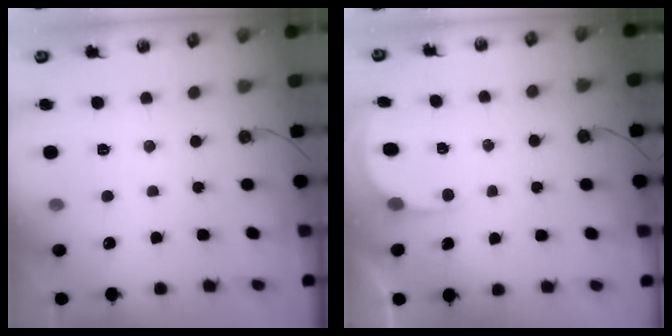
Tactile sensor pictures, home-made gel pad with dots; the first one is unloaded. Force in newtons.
{"total": 2.7, "press": 2.7, "slide": 0.2}